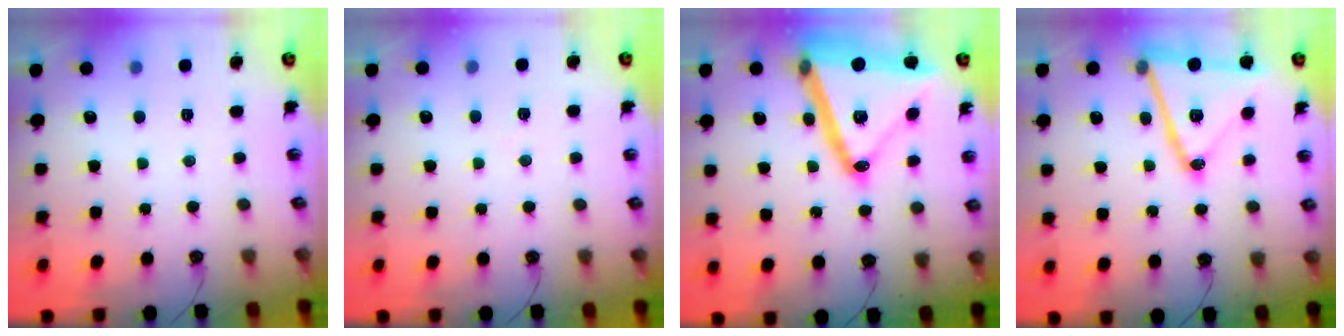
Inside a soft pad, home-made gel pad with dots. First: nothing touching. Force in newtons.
{"total": 4.7, "press": 3.8, "slide": 2.7}
{"total": 29.4, "press": 29.1, "slide": 4.1}
{"total": 21.0, "press": 20.7, "slide": 3.5}